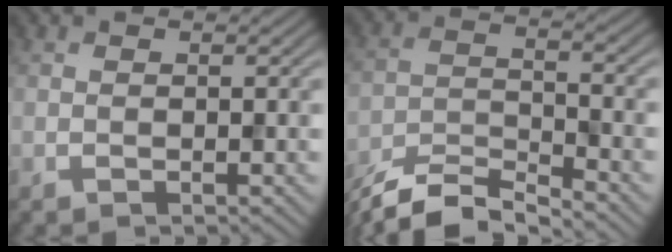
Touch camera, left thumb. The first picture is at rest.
{"total": 8.1, "force": [-7.4, 1.5, 2.8], "torque": [-0.050, -0.006, -0.140]}